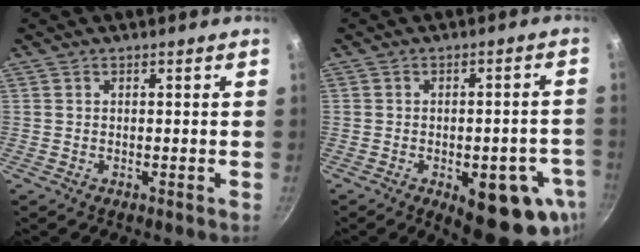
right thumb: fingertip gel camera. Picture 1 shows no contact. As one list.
[{"total": 15.8, "force": [-6.0, 6.9, 12.9], "torque": [-0.111, 0.008, -0.070]}]